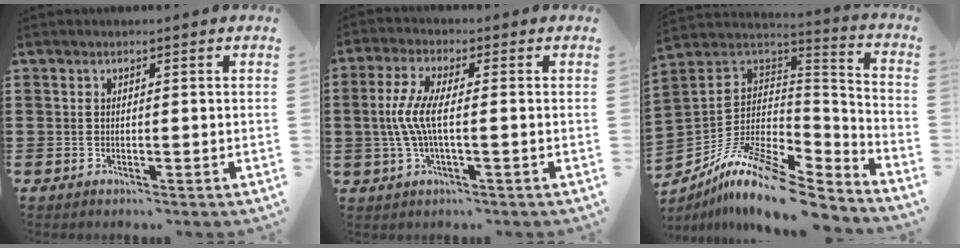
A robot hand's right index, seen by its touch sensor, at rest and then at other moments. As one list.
[{"total": 6.1, "force": [-0.5, 1.2, 5.9], "torque": [-0.142, -0.013, -0.022]}, {"total": 12.8, "force": [-8.8, 4.4, 8.2], "torque": [-0.170, 0.018, -0.169]}]